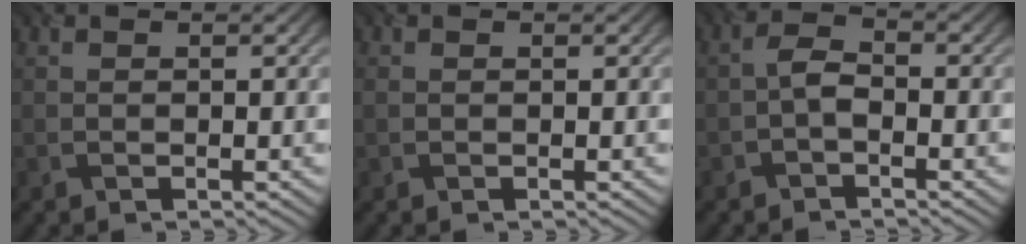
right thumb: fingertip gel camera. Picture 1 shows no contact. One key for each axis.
{"total": 0.8, "fx": 0.0, "fy": 0.7, "fz": 0.4, "tx": -0.015, "ty": 0.002, "tz": 0.000}
{"total": 2.4, "fx": -1.1, "fy": 1.0, "fz": 1.8, "tx": -0.036, "ty": 0.008, "tz": -0.028}